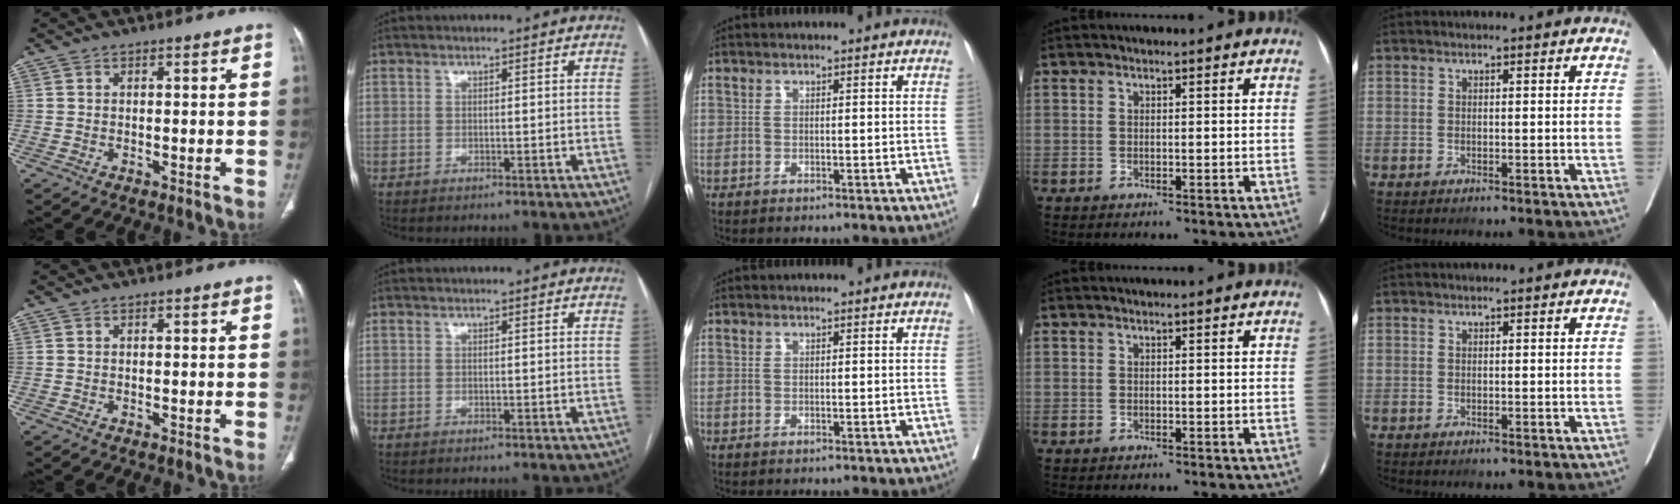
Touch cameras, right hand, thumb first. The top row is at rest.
{}